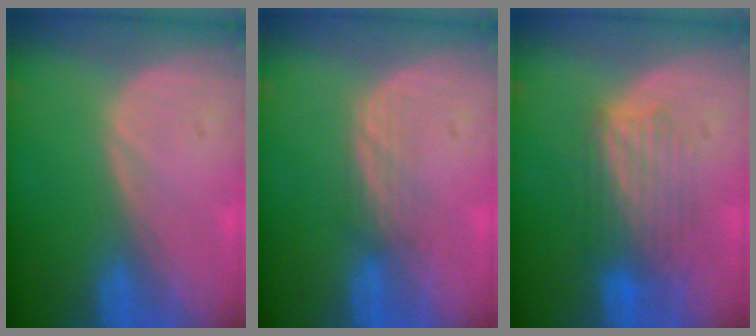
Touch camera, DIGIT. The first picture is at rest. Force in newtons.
{"total": 2.3, "press": 2.2, "slide": 0.6}
{"total": 6.0, "press": 6.0, "slide": 0.7}